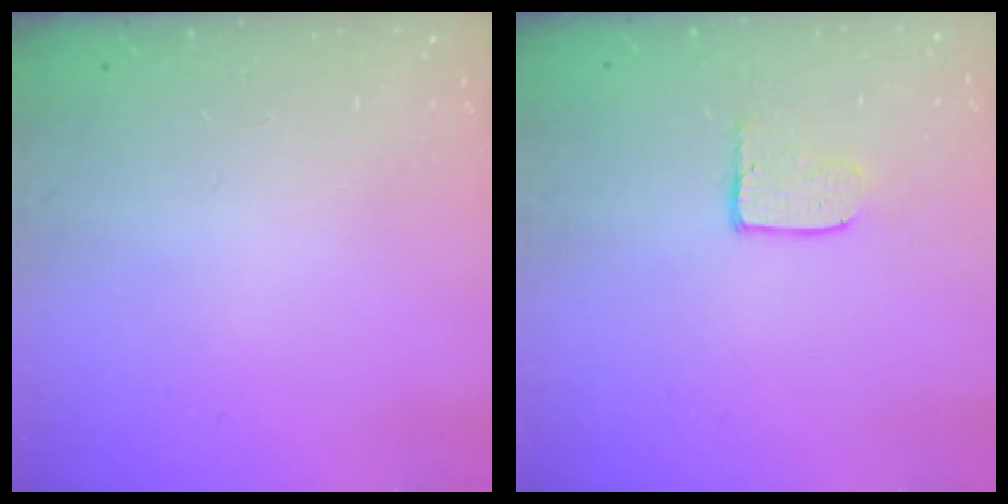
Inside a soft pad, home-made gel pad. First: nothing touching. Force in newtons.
{"total": 3.9, "press": 3.9, "slide": 0.4}